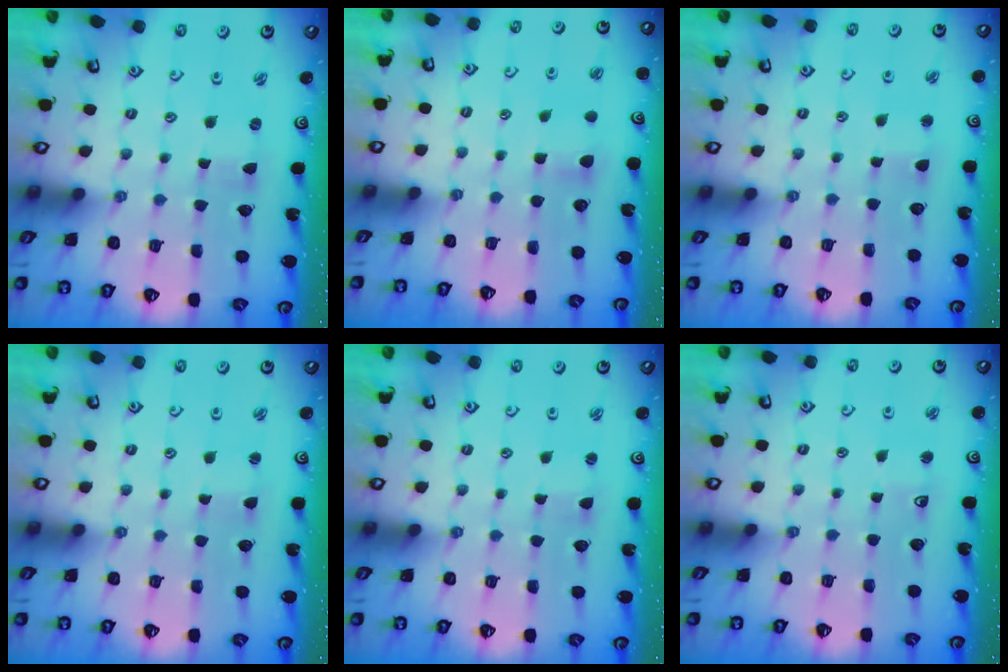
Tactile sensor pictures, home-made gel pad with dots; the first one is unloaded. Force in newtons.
{"total": 4.4, "press": 4.3, "slide": 0.7}
{"total": 2.5, "press": 2.5, "slide": 0.3}
{"total": 0.9, "press": 0.9, "slide": 0.1}
{"total": 1.5, "press": 1.5, "slide": 0.3}
{"total": 2.8, "press": 2.7, "slide": 0.7}